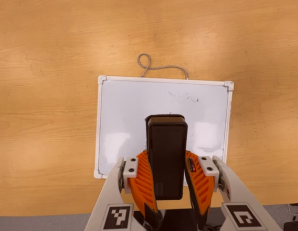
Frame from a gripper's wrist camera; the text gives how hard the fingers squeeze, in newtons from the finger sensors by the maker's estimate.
{"total": 9.6, "left": 7.7, "right": 11.5}